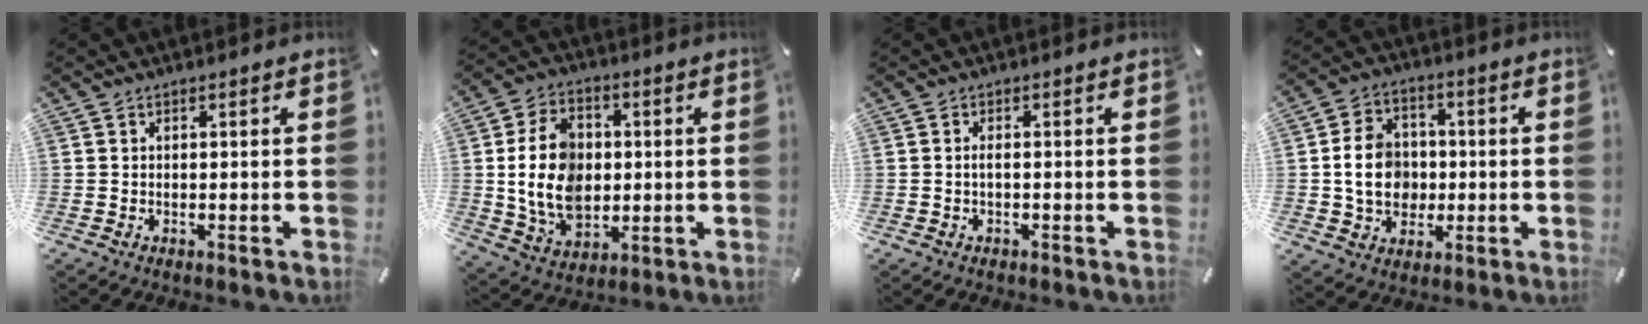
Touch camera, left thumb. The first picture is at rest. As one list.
[{"total": 15.4, "force": [0.6, 11.7, 10.0], "torque": [-0.202, 0.007, 0.009]}, {"total": 1.2, "force": [-0.3, 0.4, 1.1], "torque": [-0.022, 0.000, -0.006]}, {"total": 10.9, "force": [-0.3, 9.3, 5.6], "torque": [-0.104, 0.012, -0.004]}]